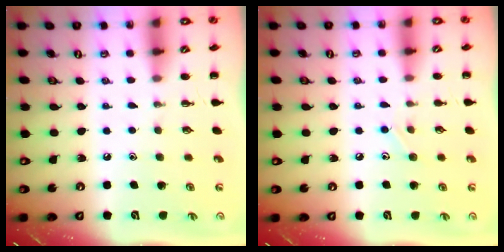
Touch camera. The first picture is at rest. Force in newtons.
{"total": 7.7, "press": 7.3, "slide": 2.5}